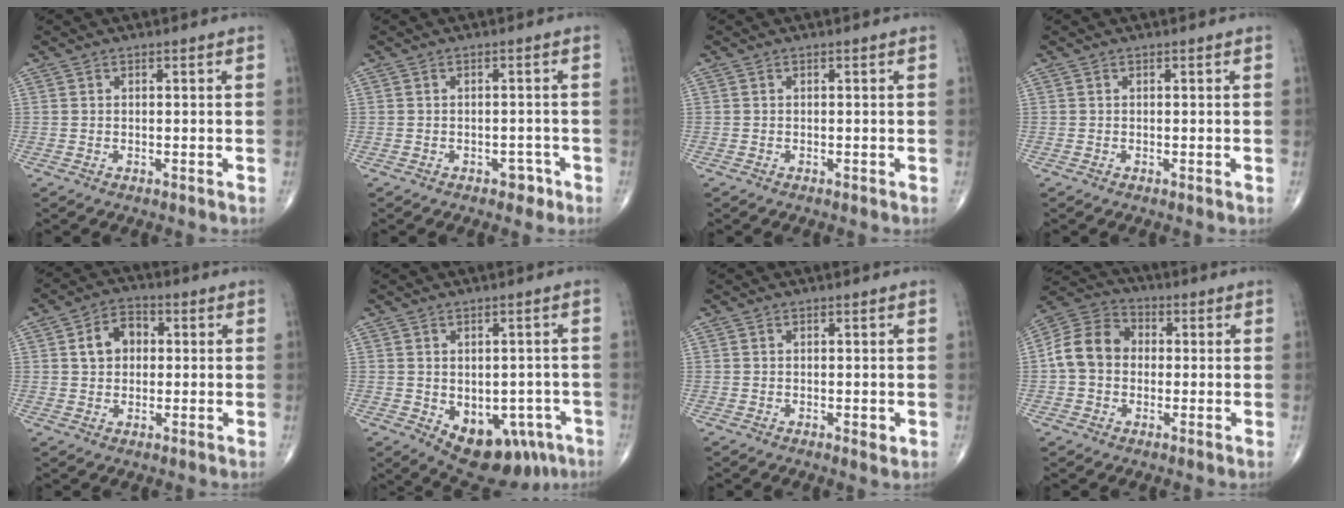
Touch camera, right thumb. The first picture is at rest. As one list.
[{"total": 2.2, "force": [-1.4, 1.4, 0.9], "torque": [0.002, 0.011, -0.016]}, {"total": 0.0}, {"total": 0.0}, {"total": 6.8, "force": [1.1, 5.2, 4.3], "torque": [-0.057, 0.014, 0.012]}, {"total": 13.0, "force": [-5.4, 8.3, 8.5], "torque": [-0.077, 0.018, -0.056]}, {"total": 1.5, "force": [-0.2, 0.6, 1.3], "torque": [-0.012, -0.004, -0.002]}, {"total": 10.4, "force": [0.0, 8.5, 6.1], "torque": [-0.100, 0.031, -0.012]}]